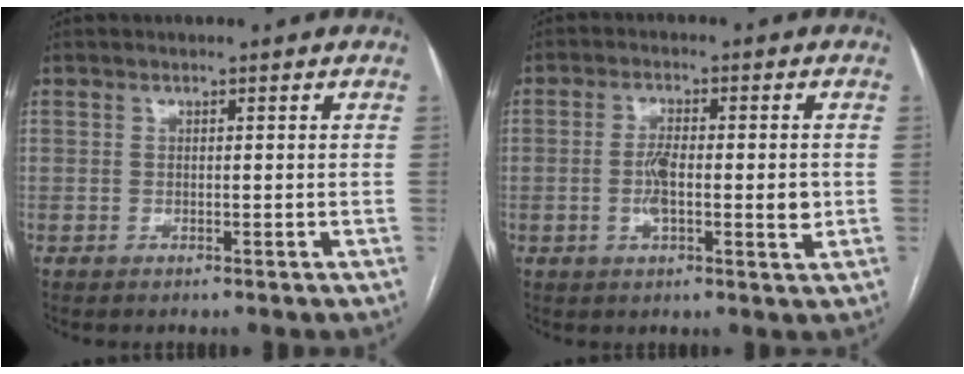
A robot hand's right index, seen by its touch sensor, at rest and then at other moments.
{"total": 6.2, "force": [-0.7, 1.7, 6.0], "torque": [-0.113, 0.002, -0.010]}